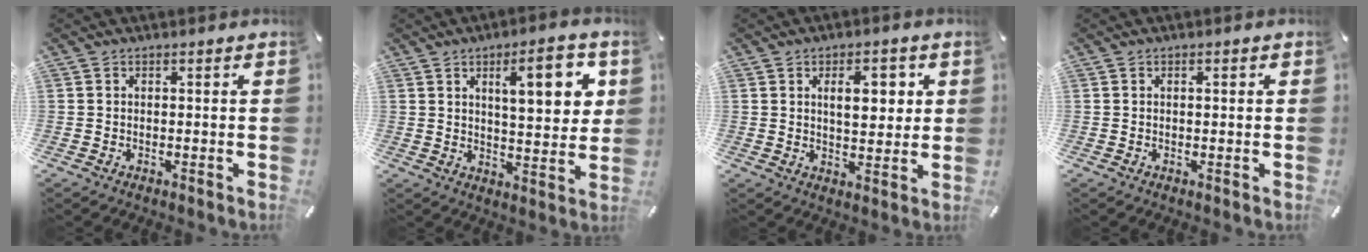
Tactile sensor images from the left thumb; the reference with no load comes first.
{"total": 12.9, "force": [5.3, 4.4, 10.9], "torque": [-0.151, -0.014, 0.079]}
{"total": 8.6, "force": [2.7, 4.6, 6.7], "torque": [-0.093, -0.005, 0.038]}
{"total": 0.9, "force": [0.1, 0.4, 0.7], "torque": [-0.007, 0.000, -0.001]}